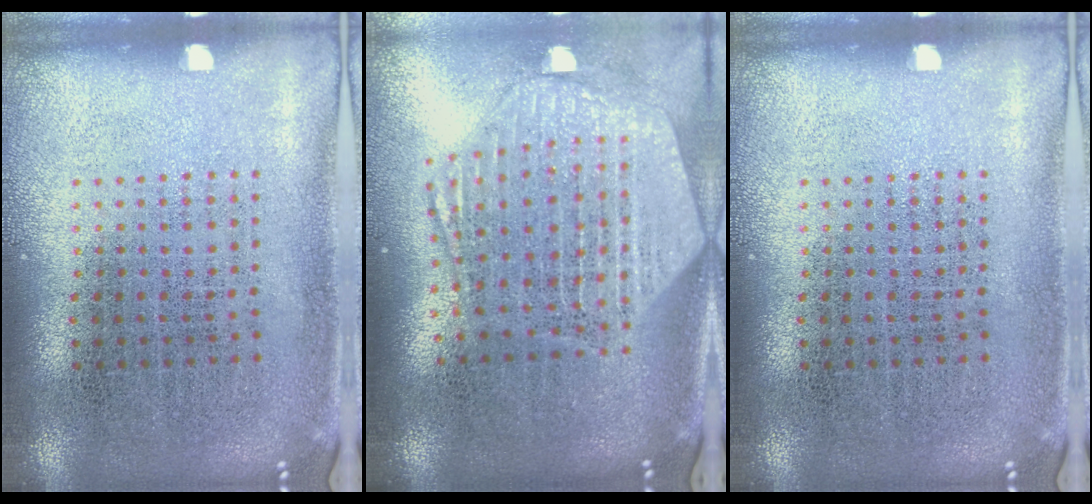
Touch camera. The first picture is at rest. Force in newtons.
{"total": 2.7, "press": 2.2, "slide": 1.6}
{"total": 0.0}